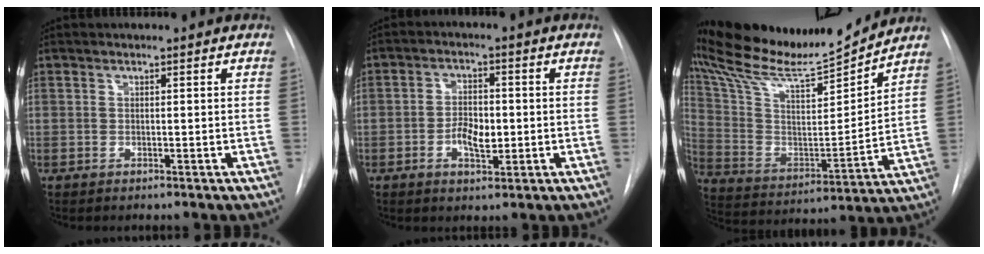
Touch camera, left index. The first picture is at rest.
{"total": 4.8, "force": [-1.1, 2.3, 4.1], "torque": [-0.073, 0.003, -0.018]}
{"total": 20.0, "force": [18.7, 1.3, 6.8], "torque": [-0.143, -0.026, 0.315]}